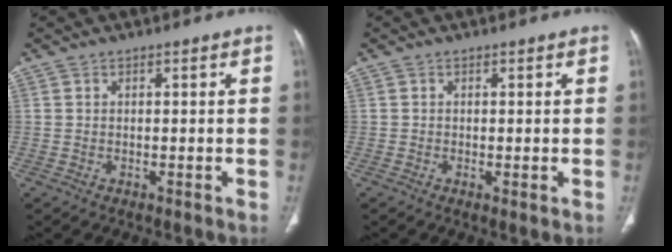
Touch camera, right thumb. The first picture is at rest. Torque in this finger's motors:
{"motor_torque": [-0.30, 0.13, -0.38, 0.04, -0.03]}